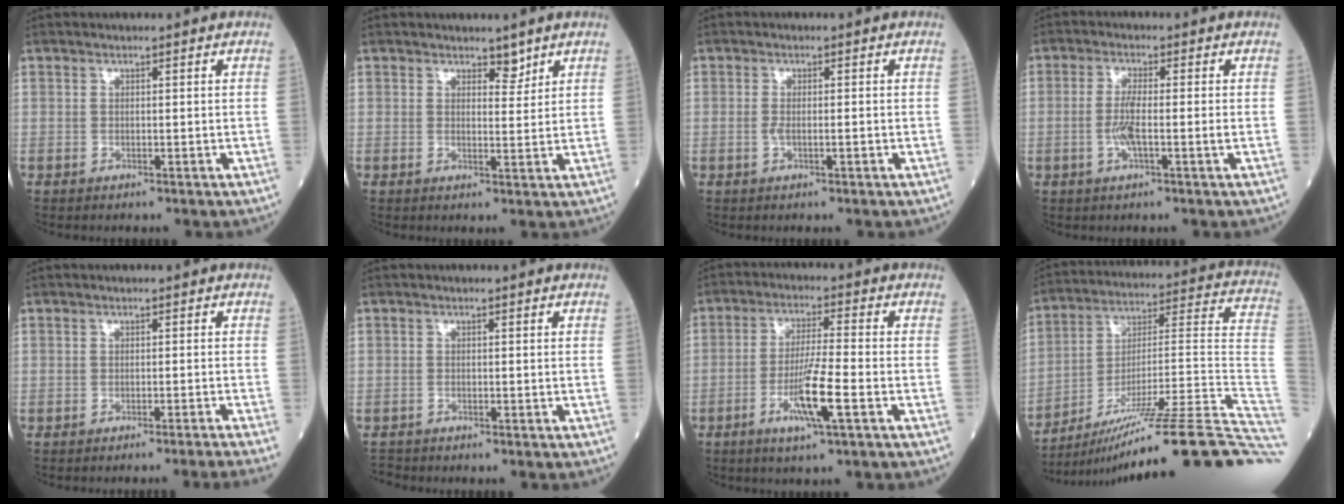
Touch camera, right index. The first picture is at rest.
{"total": 2.2, "force": [1.8, 1.0, 0.8], "torque": [-0.006, -0.005, 0.026]}
{"total": 1.7, "force": [-0.5, 0.5, 1.6], "torque": [-0.036, 0.001, -0.007]}
{"total": 4.1, "force": [-1.0, 0.1, 4.0], "torque": [-0.085, -0.001, -0.021]}
{"total": 5.2, "force": [-4.4, -2.2, 1.7], "torque": [-0.004, -0.006, -0.054]}
{"total": 1.6, "force": [-1.4, 0.4, -0.5], "torque": [0.004, -0.005, -0.028]}
{"total": 8.1, "force": [-3.3, -0.2, 7.4], "torque": [-0.142, -0.012, -0.062]}
{"total": 30.0, "force": [-21.9, -0.3, 20.6], "torque": [-0.192, 0.003, -0.331]}